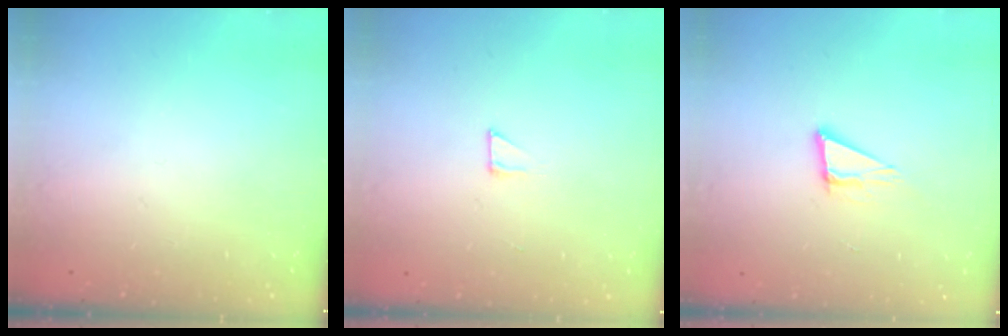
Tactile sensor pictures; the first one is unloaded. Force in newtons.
{"total": 2.6, "press": 2.6, "slide": 0.1}
{"total": 7.7, "press": 7.0, "slide": 3.2}